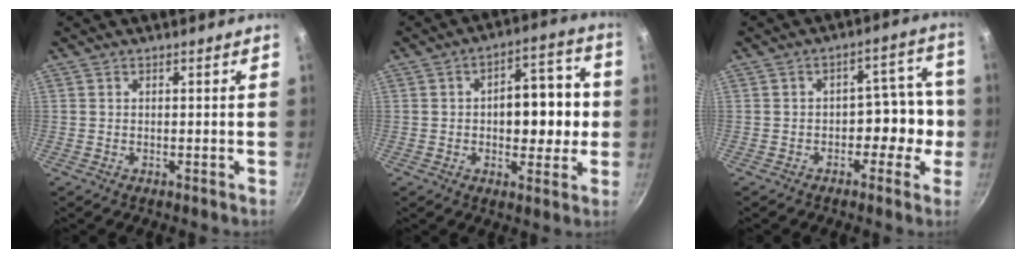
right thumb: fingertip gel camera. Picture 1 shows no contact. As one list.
[{"total": 12.7, "force": [-0.2, 7.5, 10.2], "torque": [-0.093, 0.029, -0.009]}, {"total": 7.8, "force": [-2.3, 5.4, 5.2], "torque": [-0.010, 0.053, -0.034]}]